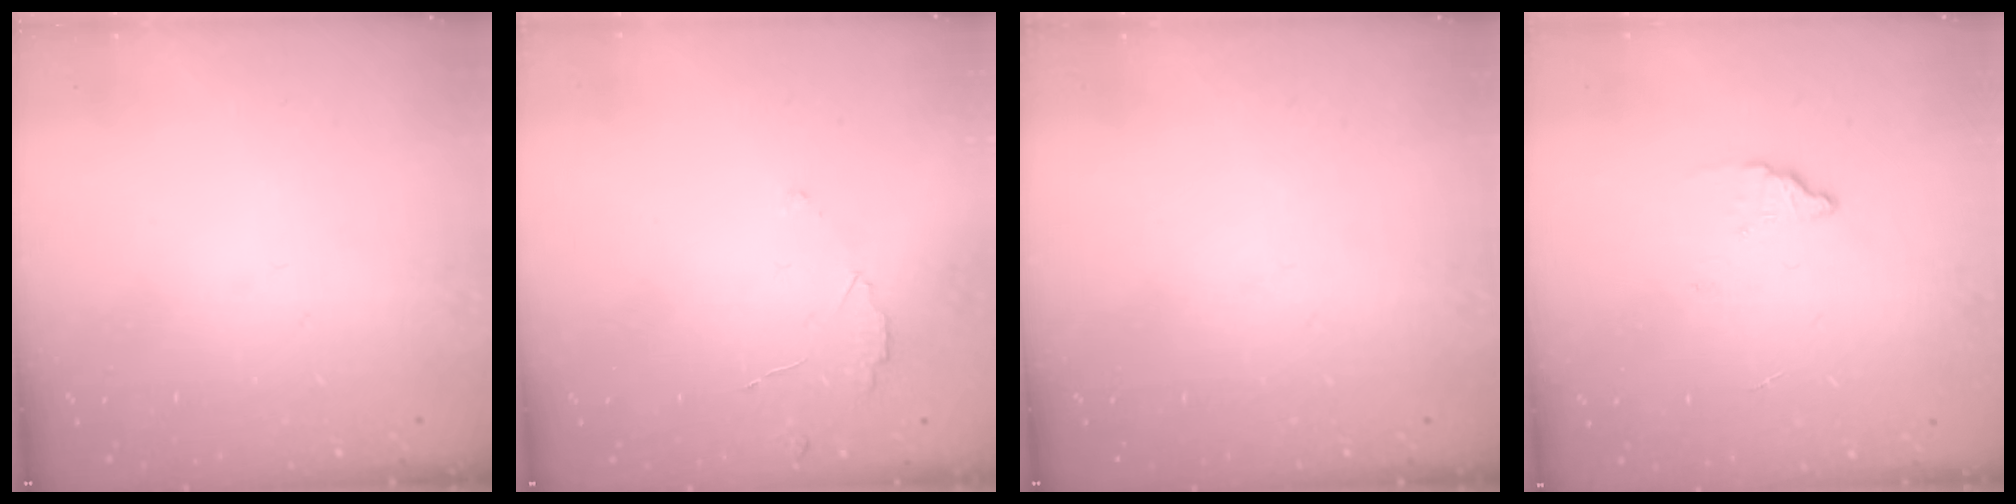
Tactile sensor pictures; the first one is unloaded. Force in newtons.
{"total": 2.7, "press": 2.6, "slide": 0.3}
{"total": 0.0}
{"total": 2.4, "press": 2.4, "slide": 0.1}